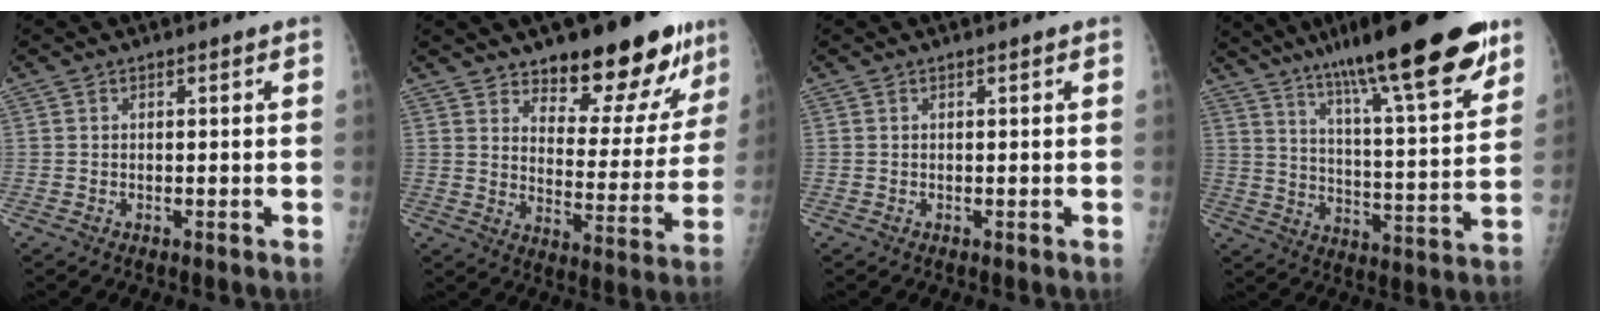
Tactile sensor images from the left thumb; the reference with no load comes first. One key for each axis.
{"total": 17.9, "fx": 13.1, "fy": 6.9, "fz": 10.0, "tx": -0.081, "ty": -0.096, "tz": 0.187}
{"total": 0.0}
{"total": 25.3, "fx": 16.6, "fy": 4.5, "fz": 18.6, "tx": -0.271, "ty": -0.049, "tz": 0.260}